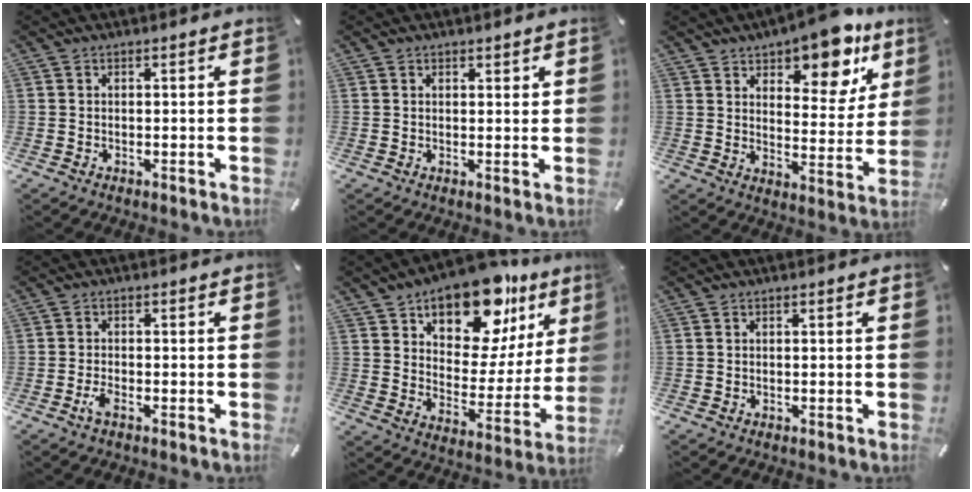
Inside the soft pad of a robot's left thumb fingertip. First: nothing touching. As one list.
[{"total": 1.2, "force": [0.9, 0.8, 0.3], "torque": [0.003, -0.002, 0.015]}, {"total": 13.6, "force": [10.4, 5.8, 6.6], "torque": [-0.078, -0.076, 0.177]}, {"total": 2.2, "force": [-1.2, 0.7, 1.7], "torque": [-0.044, -0.002, -0.026]}, {"total": 18.0, "force": [13.8, 8.9, 7.4], "torque": [-0.121, -0.107, 0.239]}, {"total": 0.0}]